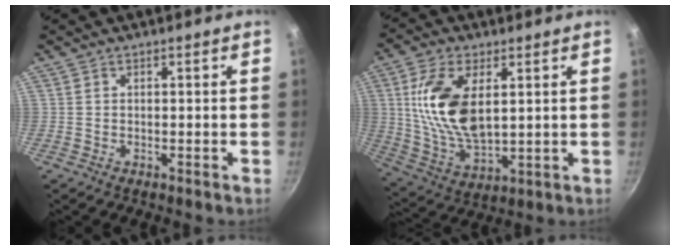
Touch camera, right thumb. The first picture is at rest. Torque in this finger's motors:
{"motor_torque": [0.82, 1.59, 1.63, 0.34, 0.42]}